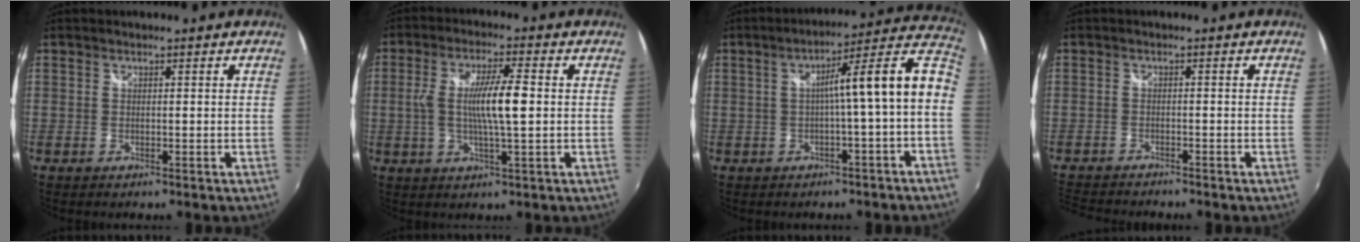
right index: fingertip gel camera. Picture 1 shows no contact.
{"total": 8.6, "force": [0.1, 0.9, 8.6], "torque": [-0.157, 0.002, 0.006]}
{"total": 12.0, "force": [-1.0, -0.2, 12.0], "torque": [-0.153, 0.033, -0.007]}
{"total": 7.0, "force": [-6.7, 0.8, 2.1], "torque": [-0.066, -0.016, -0.116]}